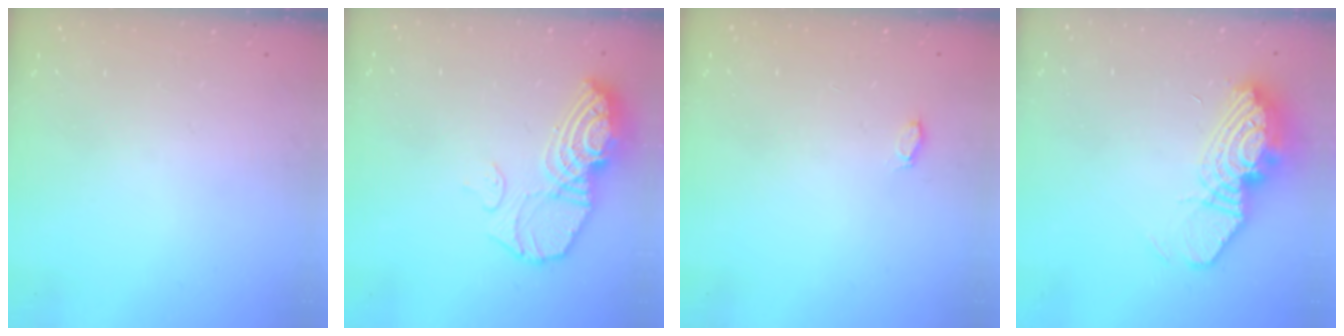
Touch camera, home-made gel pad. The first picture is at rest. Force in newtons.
{"total": 13.2, "press": 13.1, "slide": 1.2}
{"total": 3.6, "press": 3.4, "slide": 1.3}
{"total": 18.4, "press": 15.4, "slide": 10.0}